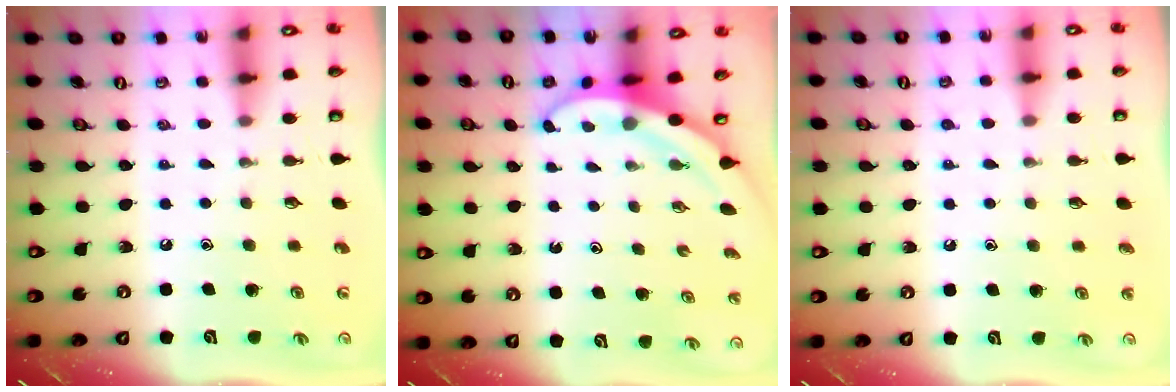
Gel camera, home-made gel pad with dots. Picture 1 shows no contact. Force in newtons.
{"total": 3.2, "press": 3.2, "slide": 0.1}
{"total": 3.7, "press": 3.6, "slide": 0.4}